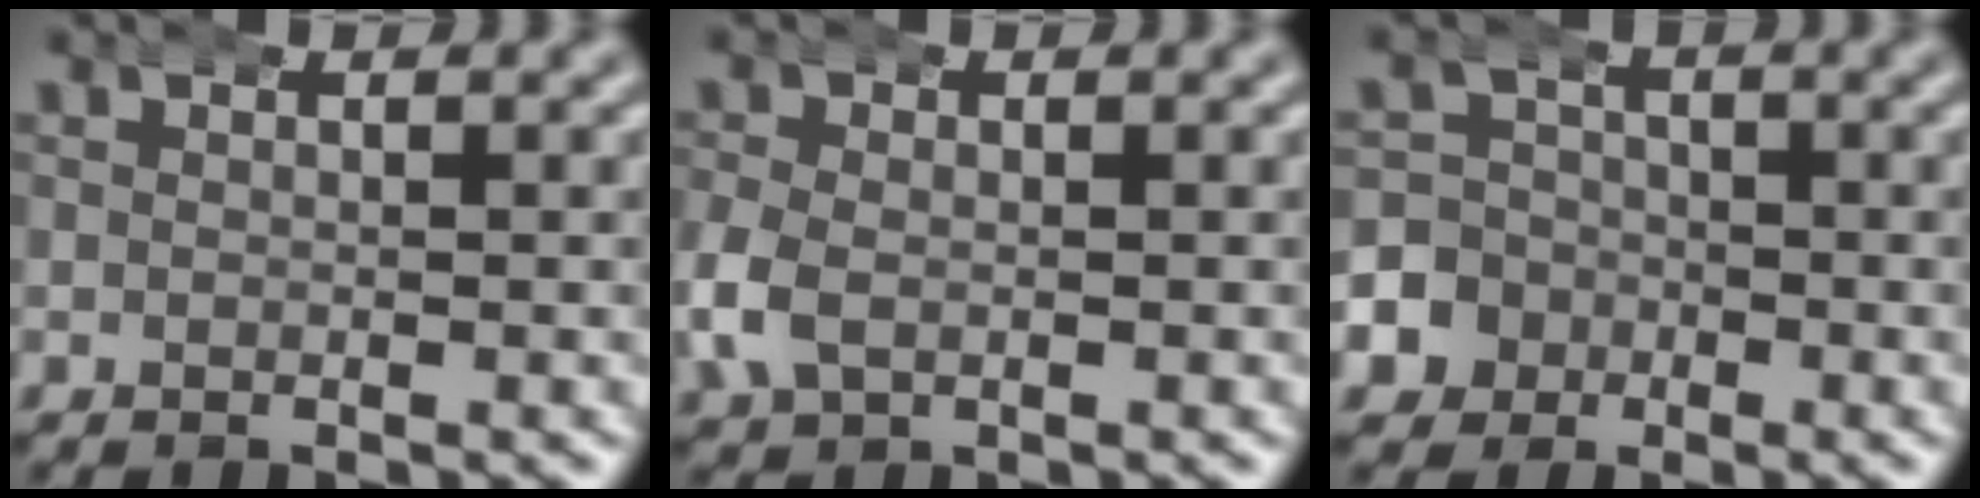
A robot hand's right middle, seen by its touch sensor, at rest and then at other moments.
{"total": 2.7, "force": [-0.8, 2.2, 1.4], "torque": [-0.051, -0.001, -0.013]}
{"total": 8.5, "force": [-3.3, 7.7, 1.5], "torque": [-0.051, -0.026, -0.064]}